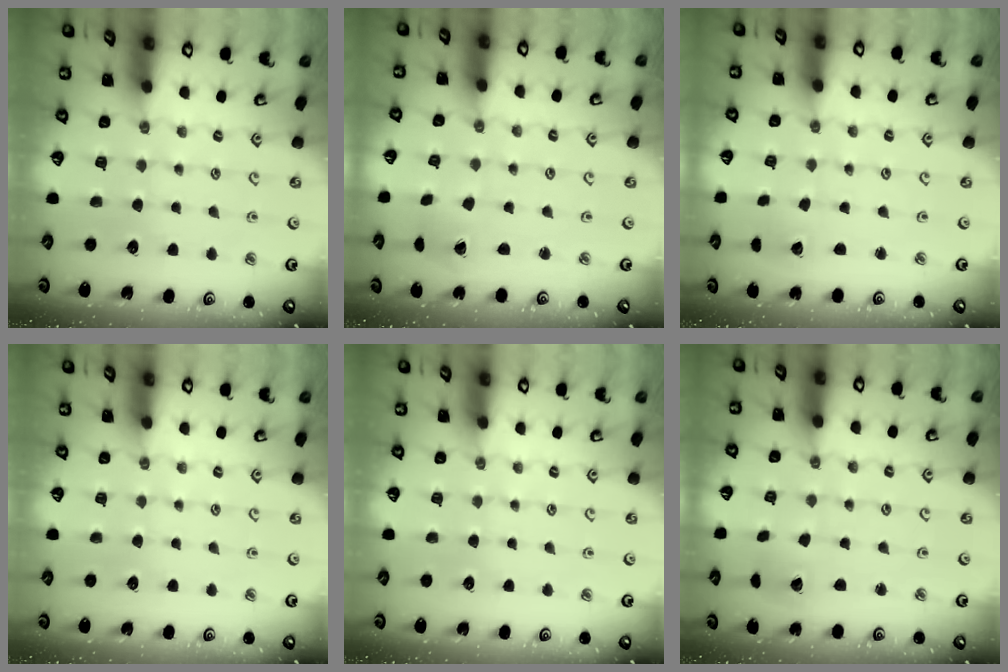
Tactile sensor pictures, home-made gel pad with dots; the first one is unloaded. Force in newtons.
{"total": 1.0, "press": 1.0, "slide": 0.1}
{"total": 1.3, "press": 1.3, "slide": 0.0}
{"total": 0.0}
{"total": 0.0}
{"total": 3.0, "press": 3.0, "slide": 0.4}